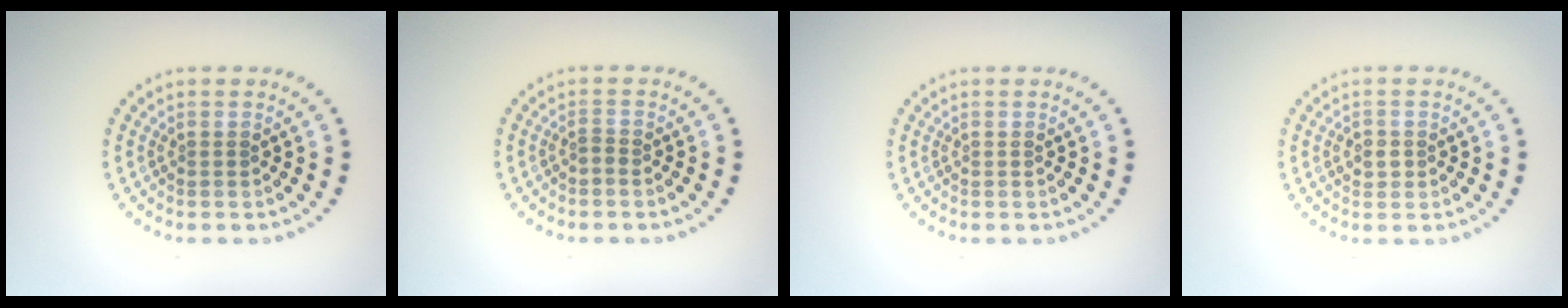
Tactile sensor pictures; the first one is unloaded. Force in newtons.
{"total": 0.6, "press": 0.3, "slide": 0.5}
{"total": 0.0}
{"total": 1.4, "press": 1.3, "slide": 0.4}